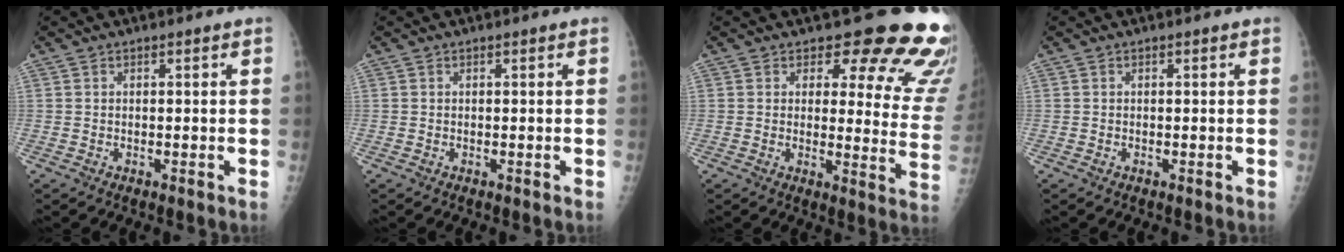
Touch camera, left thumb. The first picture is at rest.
{"total": 0.0}
{"total": 17.2, "force": [13.8, 6.7, 7.8], "torque": [-0.034, -0.107, 0.135]}
{"total": 0.0}